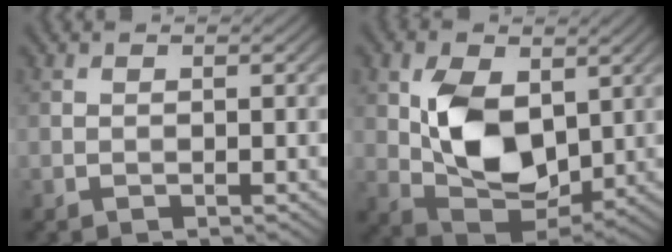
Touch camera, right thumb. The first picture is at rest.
{"total": 10.3, "force": [1.8, 6.6, 7.7], "torque": [-0.166, -0.010, 0.040]}